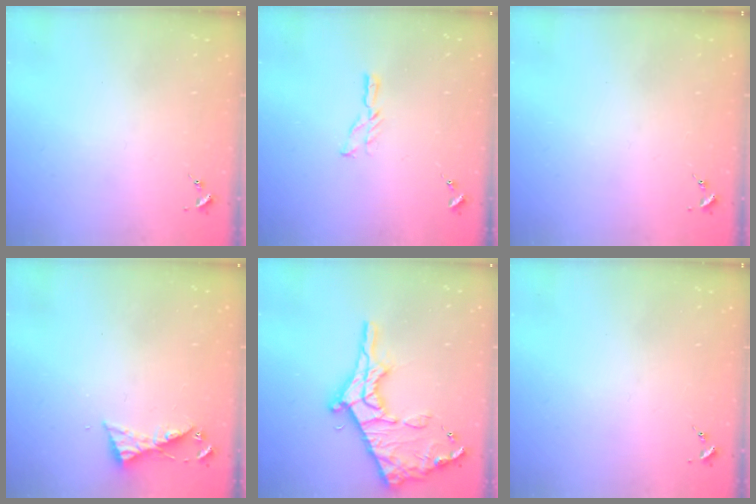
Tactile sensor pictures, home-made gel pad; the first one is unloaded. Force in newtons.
{"total": 6.2, "press": 6.2, "slide": 0.5}
{"total": 0.0}
{"total": 5.2, "press": 5.2, "slide": 0.4}
{"total": 21.0, "press": 20.9, "slide": 1.8}
{"total": 0.0}